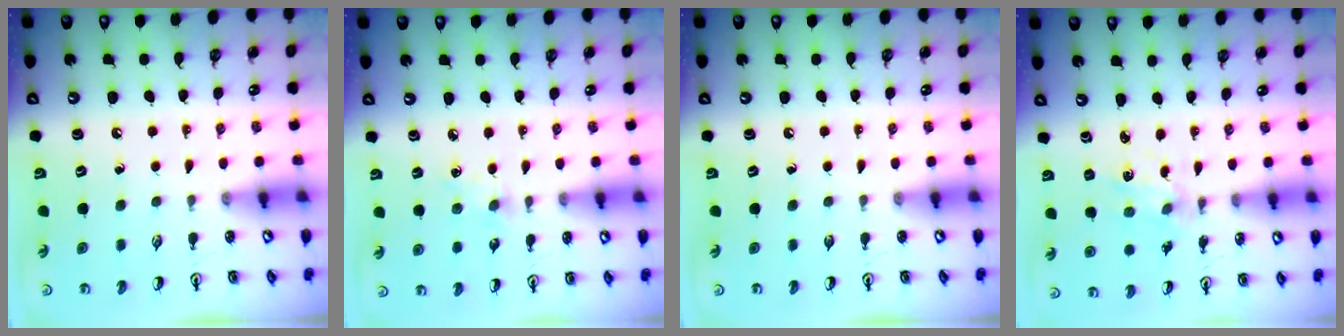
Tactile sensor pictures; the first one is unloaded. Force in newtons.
{"total": 4.1, "press": 4.0, "slide": 0.6}
{"total": 0.0}
{"total": 1.7, "press": 1.7, "slide": 0.0}